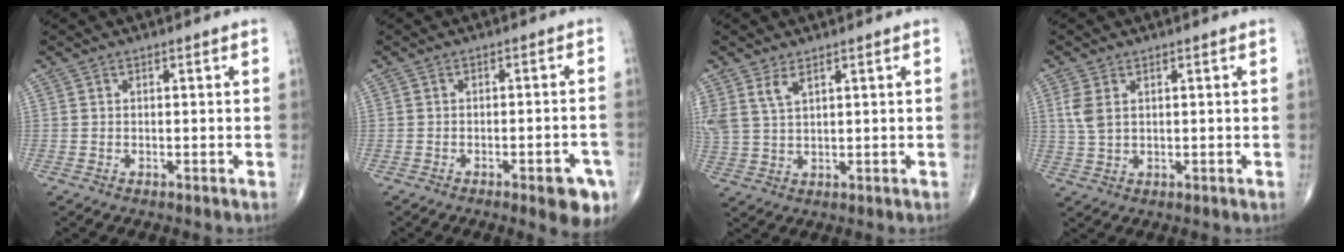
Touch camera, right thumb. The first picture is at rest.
{"total": 7.1, "force": [-3.7, 2.0, 5.7], "torque": [-0.052, 0.013, -0.042]}
{"total": 4.9, "force": [2.9, 2.2, 3.3], "torque": [-0.075, -0.007, 0.070]}
{"total": 4.0, "force": [1.3, 2.4, 2.9], "torque": [-0.070, 0.001, 0.032]}